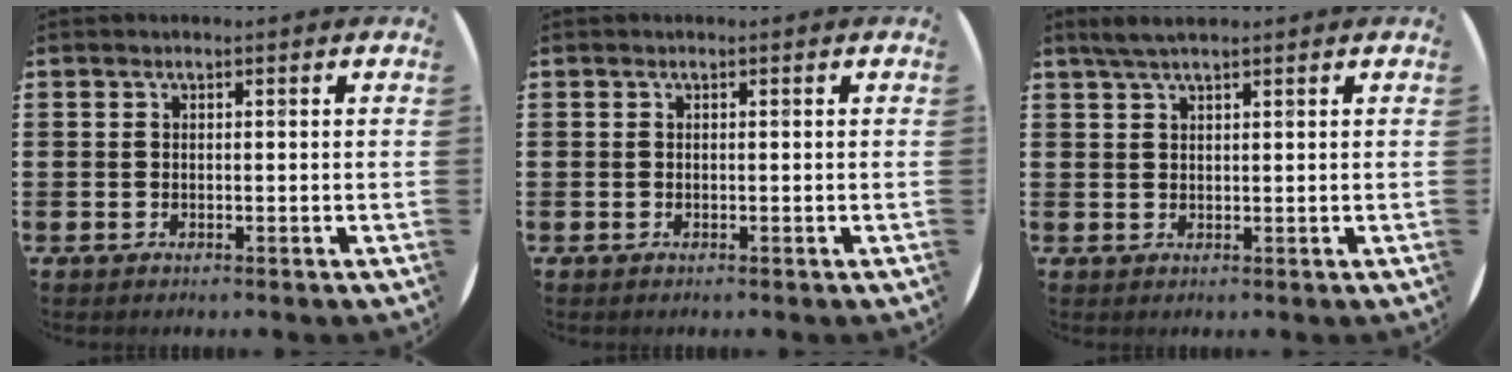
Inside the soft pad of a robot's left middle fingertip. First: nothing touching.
{"total": 0.0}
{"total": 2.3, "force": [1.8, 0.2, 1.4], "torque": [-0.030, 0.004, 0.033]}